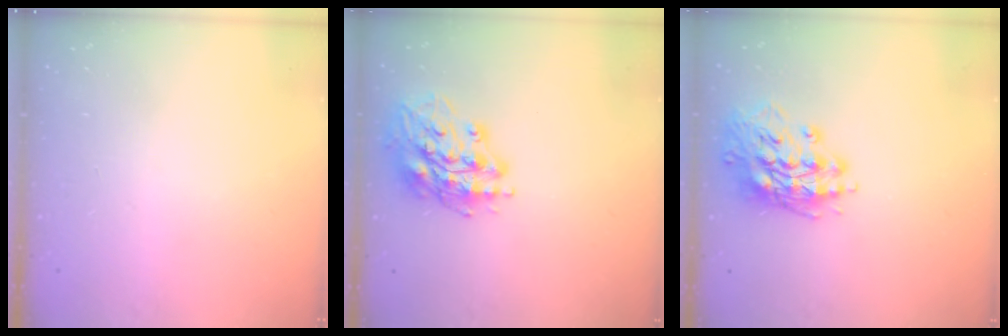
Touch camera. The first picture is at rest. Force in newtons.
{"total": 16.0, "press": 16.0, "slide": 1.4}
{"total": 15.7, "press": 15.5, "slide": 2.5}